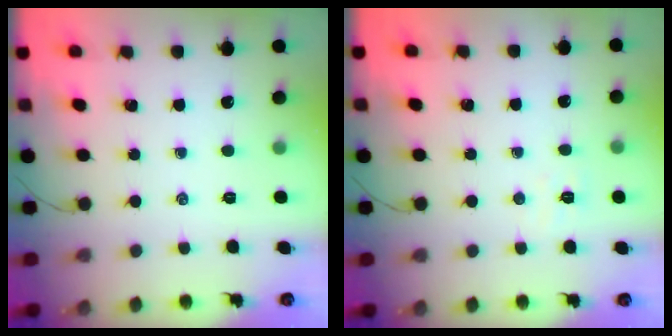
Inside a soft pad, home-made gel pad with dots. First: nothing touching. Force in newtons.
{"total": 4.1, "press": 4.0, "slide": 0.9}